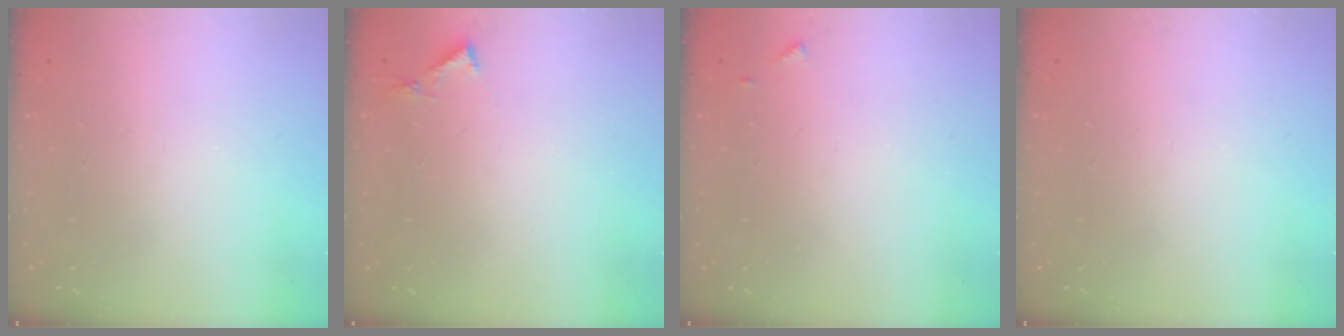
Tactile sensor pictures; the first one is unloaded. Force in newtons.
{"total": 4.1, "press": 4.1, "slide": 0.5}
{"total": 5.1, "press": 5.1, "slide": 0.5}
{"total": 0.0}